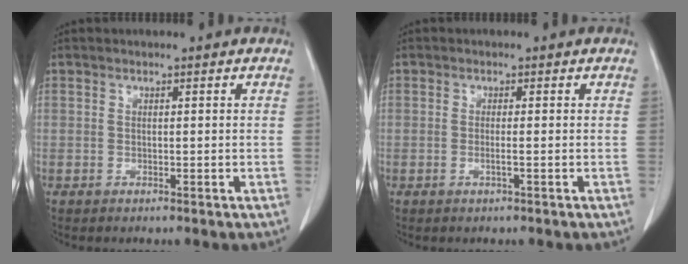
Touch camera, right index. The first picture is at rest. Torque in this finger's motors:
{"motor_torque": [-0.24, 0.09, -0.08, -0.01]}